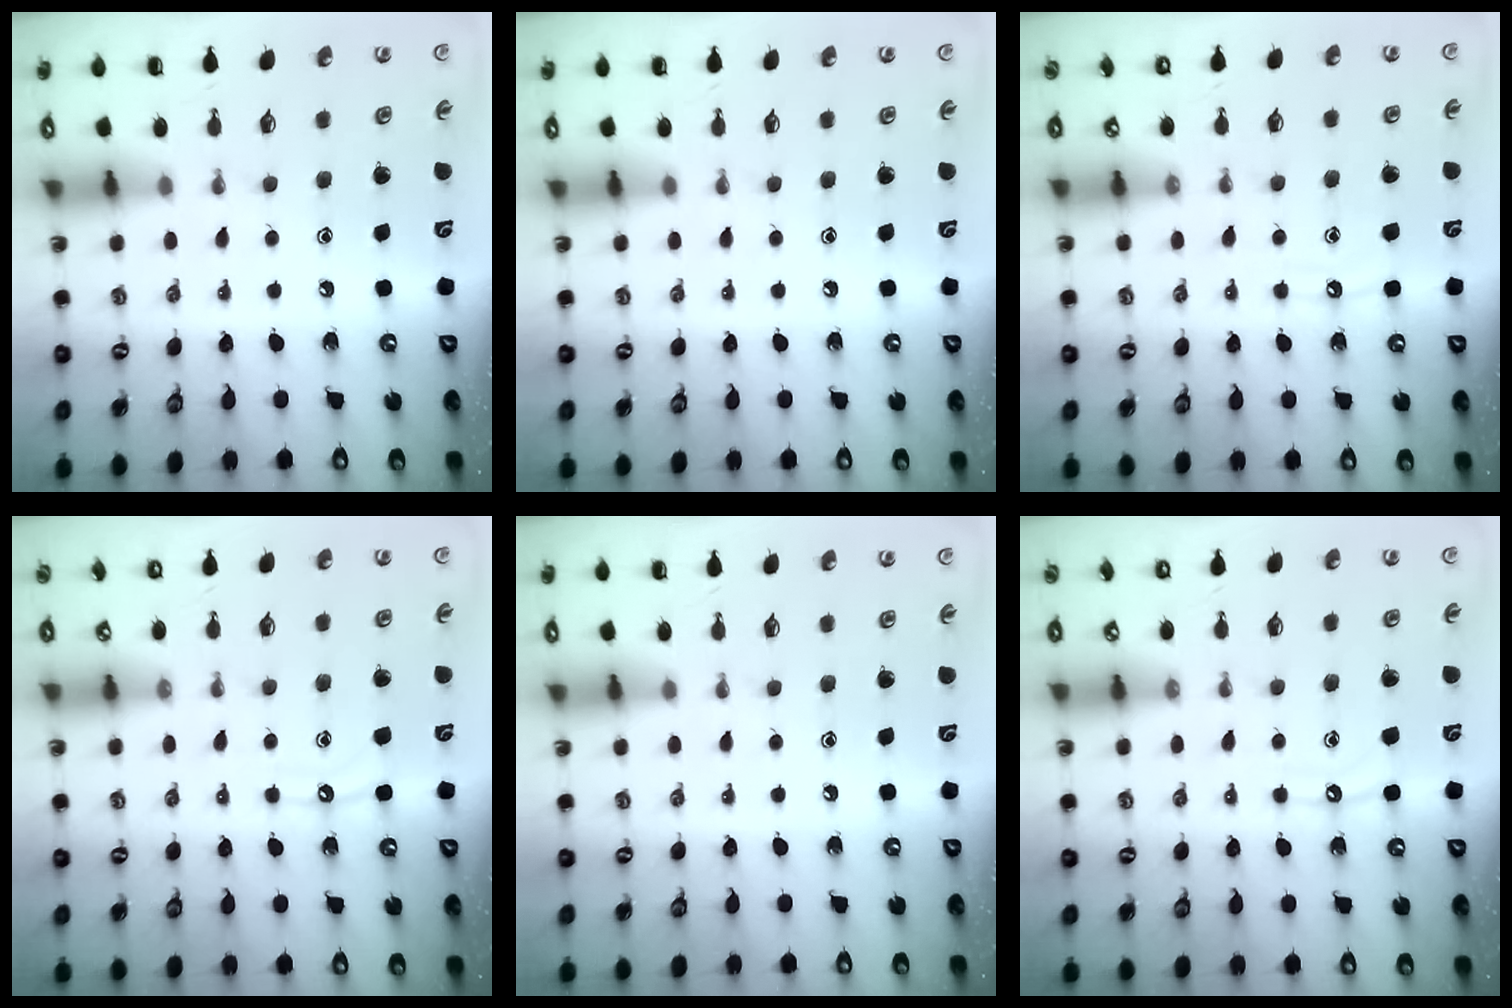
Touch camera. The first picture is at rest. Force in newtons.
{"total": 0.0}
{"total": 5.7, "press": 5.6, "slide": 0.6}
{"total": 6.6, "press": 6.6, "slide": 0.7}
{"total": 0.0}
{"total": 6.6, "press": 6.6, "slide": 0.7}